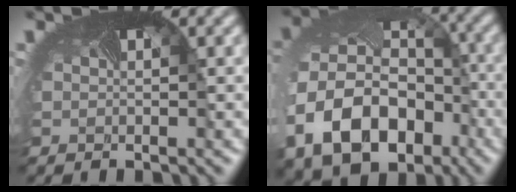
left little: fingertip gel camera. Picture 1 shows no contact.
{"total": 14.2, "force": [-5.1, 10.8, 7.7], "torque": [-0.195, -0.039, -0.069]}